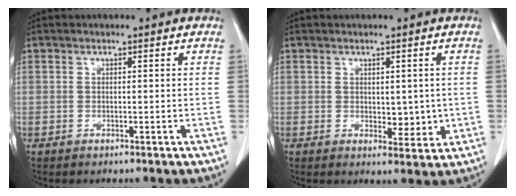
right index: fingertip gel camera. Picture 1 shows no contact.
{"total": 3.7, "force": [0.1, 2.2, 3.0], "torque": [-0.030, -0.006, 0.013]}